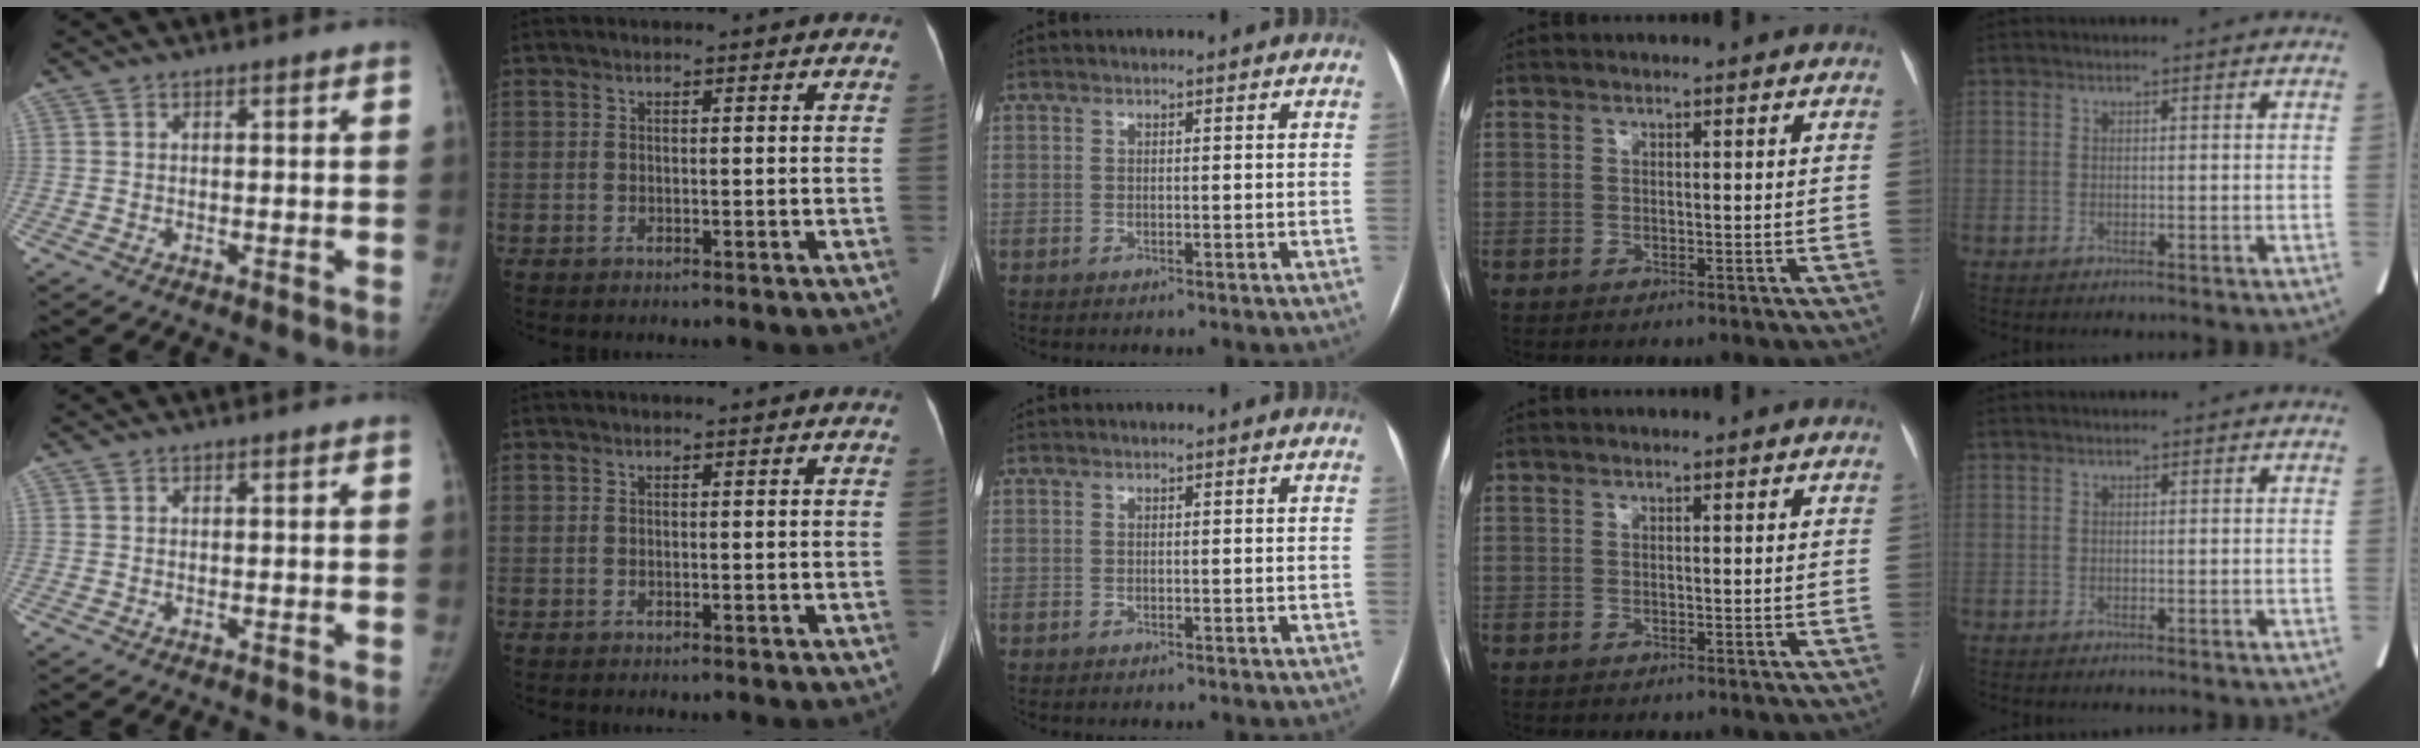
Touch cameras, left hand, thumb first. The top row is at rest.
{}